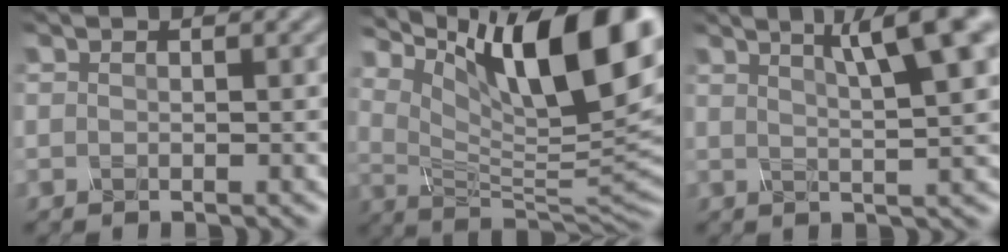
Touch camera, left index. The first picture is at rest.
{"total": 14.4, "force": [6.7, 4.6, 12.0], "torque": [-0.186, 0.010, 0.122]}
{"total": 7.5, "force": [3.7, 1.5, 6.3], "torque": [-0.070, 0.020, 0.049]}